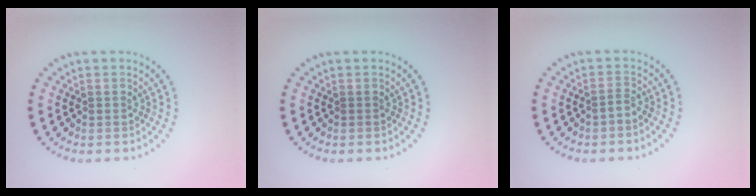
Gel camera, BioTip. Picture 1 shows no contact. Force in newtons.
{"total": 0.0}
{"total": 0.5, "press": 0.2, "slide": 0.5}